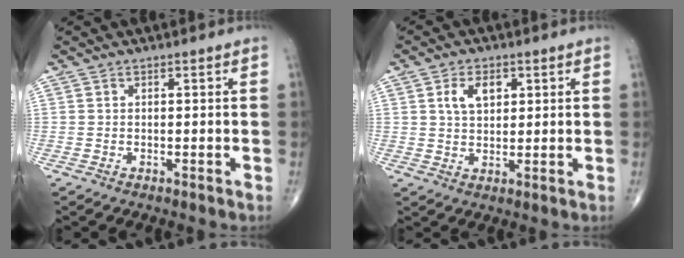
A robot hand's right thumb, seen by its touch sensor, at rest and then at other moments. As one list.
[{"total": 5.5, "force": [1.9, 3.4, 3.8], "torque": [-0.054, -0.004, 0.035]}]